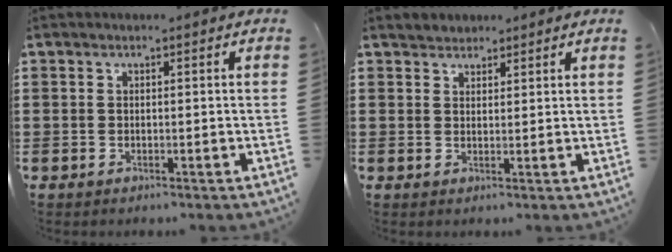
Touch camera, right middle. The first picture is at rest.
{"total": 1.9, "force": [1.8, 0.4, -0.5], "torque": [0.004, 0.005, 0.036]}